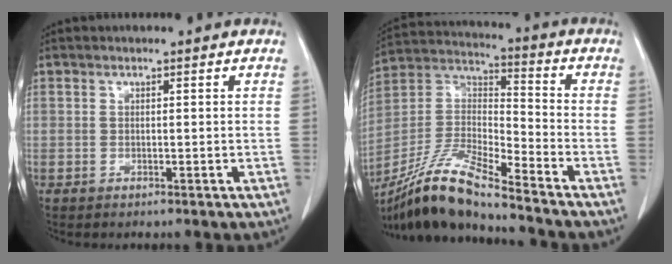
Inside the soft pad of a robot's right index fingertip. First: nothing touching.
{"total": 15.5, "force": [-13.2, 0.5, 8.0], "torque": [-0.162, -0.003, -0.249]}